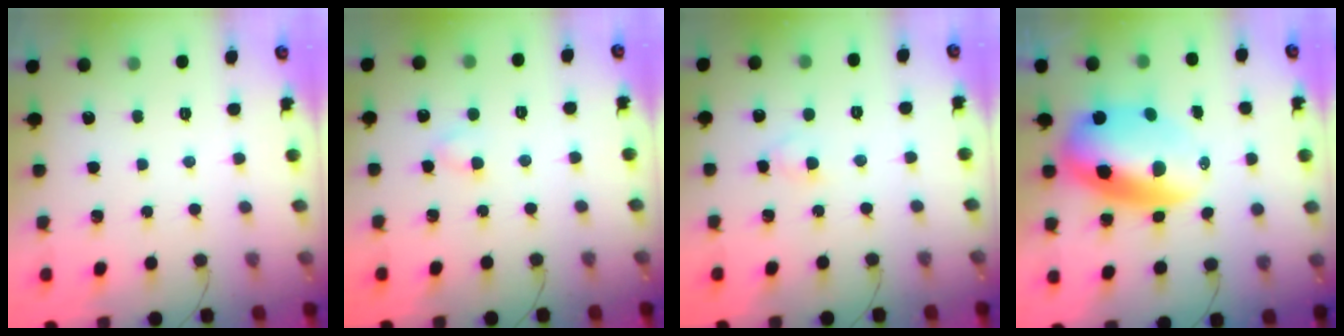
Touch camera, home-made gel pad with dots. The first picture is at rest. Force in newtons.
{"total": 2.3, "press": 2.1, "slide": 0.9}
{"total": 2.6, "press": 2.4, "slide": 1.1}
{"total": 13.3, "press": 12.8, "slide": 3.6}